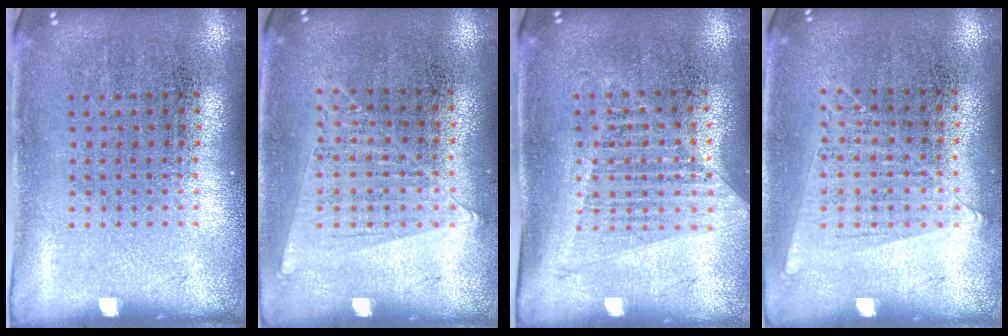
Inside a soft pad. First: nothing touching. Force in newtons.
{"total": 1.1, "press": 1.0, "slide": 0.4}
{"total": 1.2, "press": 1.1, "slide": 0.5}
{"total": 1.1, "press": 1.1, "slide": 0.4}